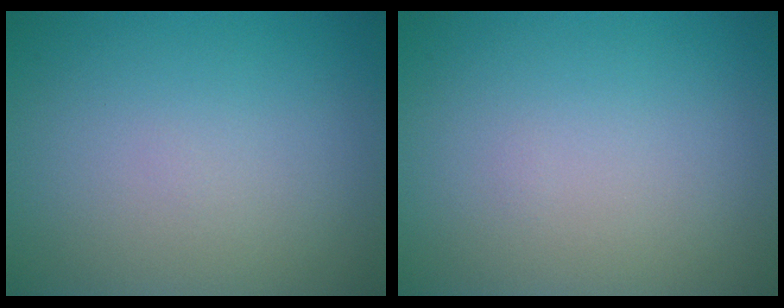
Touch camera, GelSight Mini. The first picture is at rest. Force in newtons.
{"total": 0.0}